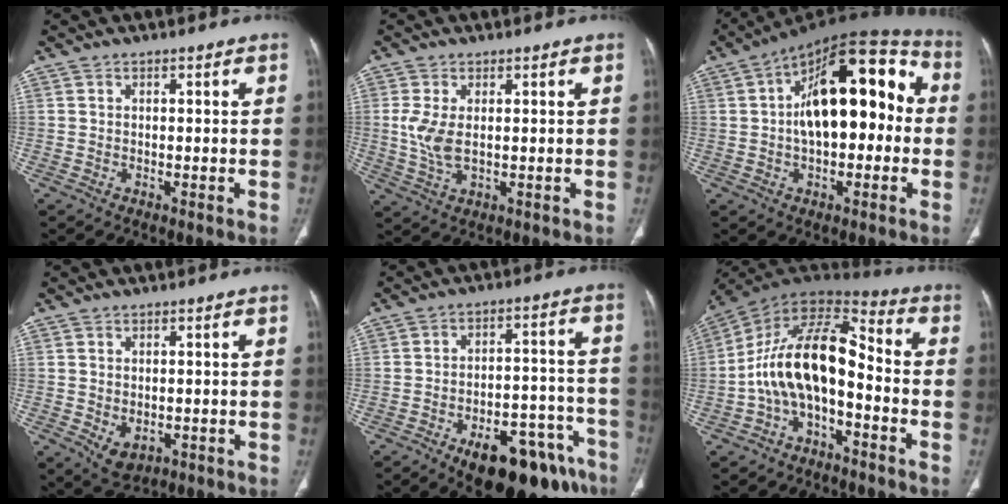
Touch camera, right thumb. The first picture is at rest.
{"total": 5.3, "force": [0.4, 2.5, 4.7], "torque": [-0.113, -0.008, 0.014]}
{"total": 21.7, "force": [1.2, 11.1, 18.6], "torque": [-0.259, 0.048, 0.008]}
{"total": 4.0, "force": [-0.9, 2.9, 2.7], "torque": [-0.038, -0.005, 0.004]}
{"total": 20.0, "force": [-12.6, 8.1, 13.3], "torque": [-0.108, 0.084, -0.173]}
{"total": 15.1, "force": [-3.8, 7.8, 12.4], "torque": [-0.209, 0.085, -0.075]}